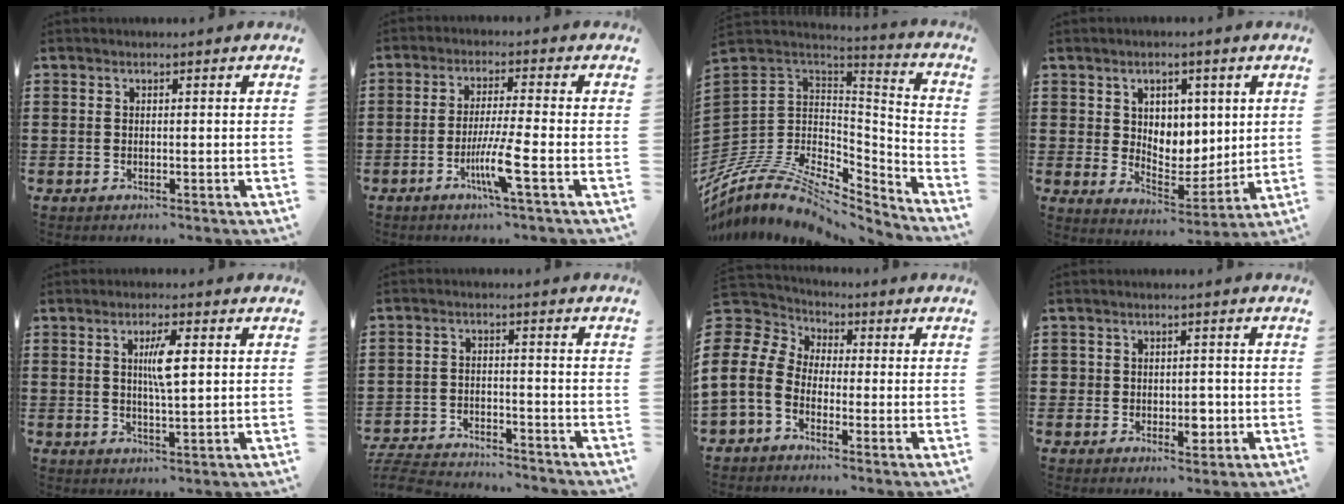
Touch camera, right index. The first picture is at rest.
{"total": 6.7, "force": [-2.7, -0.3, 6.1], "torque": [-0.122, -0.022, -0.052]}
{"total": 9.6, "force": [-6.6, 5.2, 4.8], "torque": [-0.119, 0.000, -0.131]}
{"total": 5.0, "force": [2.8, 3.9, 1.5], "torque": [-0.045, -0.006, 0.048]}
{"total": 4.7, "force": [1.1, 0.9, 4.5], "torque": [-0.089, 0.007, 0.014]}
{"total": 5.0, "force": [-4.9, 0.5, 0.7], "torque": [-0.024, 0.000, -0.104]}
{"total": 9.0, "force": [-1.6, 7.2, 5.2], "torque": [-0.157, 0.002, -0.041]}
{"total": 3.0, "force": [-0.6, 2.3, 1.9], "torque": [-0.041, 0.004, -0.012]}